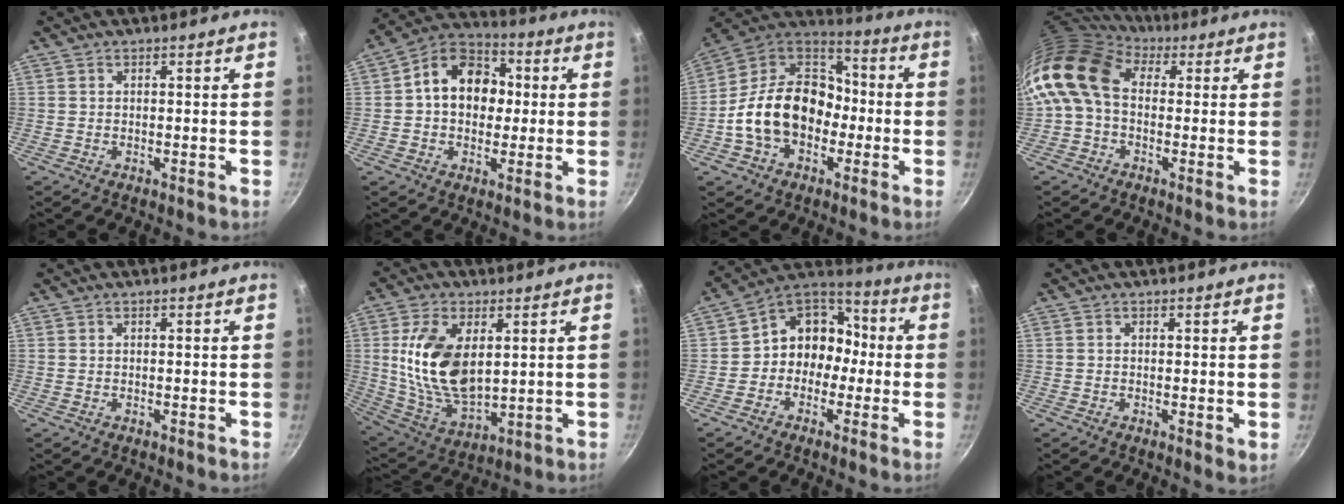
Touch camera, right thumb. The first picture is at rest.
{"total": 13.6, "force": [1.2, 10.5, 8.5], "torque": [-0.094, 0.025, -0.001]}
{"total": 20.1, "force": [-3.7, 15.0, 13.0], "torque": [-0.191, 0.061, -0.074]}
{"total": 12.0, "force": [1.6, 8.7, 8.0], "torque": [-0.137, 0.016, 0.006]}
{"total": 0.0}
{"total": 16.3, "force": [3.1, 9.3, 13.0], "torque": [-0.235, -0.022, 0.072]}
{"total": 11.4, "force": [-1.9, 9.8, 5.5], "torque": [-0.033, 0.055, -0.052]}
{"total": 1.2, "force": [0.2, 0.4, 1.1], "torque": [-0.017, -0.005, 0.001]}